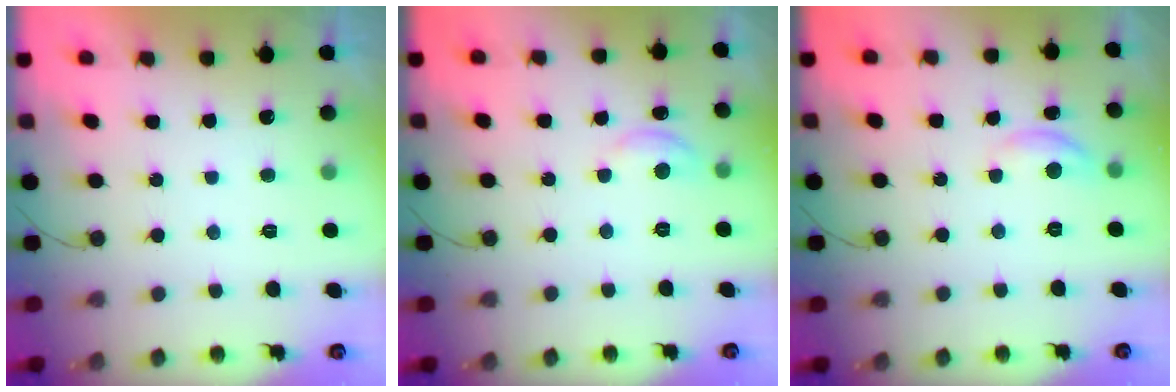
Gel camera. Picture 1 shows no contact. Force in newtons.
{"total": 4.5, "press": 4.5, "slide": 0.5}
{"total": 6.0, "press": 6.0, "slide": 0.4}